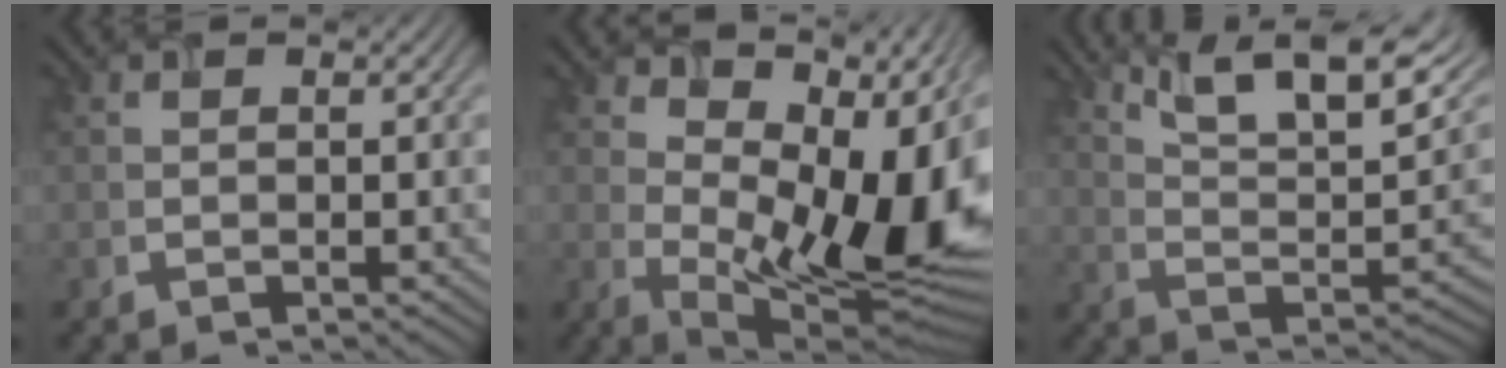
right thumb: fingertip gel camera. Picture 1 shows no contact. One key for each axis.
{"total": 13.9, "fx": 3.2, "fy": 6.8, "fz": 11.7, "tx": -0.178, "ty": -0.008, "tz": 0.076}
{"total": 14.8, "fx": 10.0, "fy": 4.6, "fz": 9.8, "tx": -0.178, "ty": 0.002, "tz": 0.154}